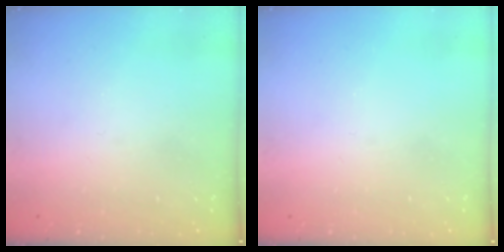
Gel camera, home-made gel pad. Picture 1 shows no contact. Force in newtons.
{"total": 0.0}